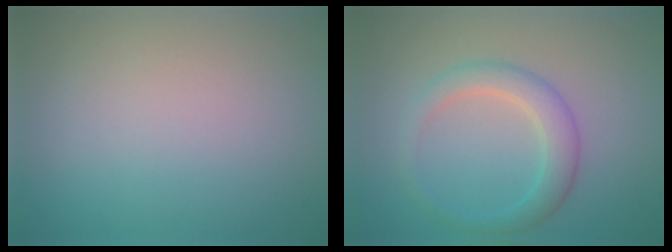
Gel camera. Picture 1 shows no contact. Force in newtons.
{"total": 3.0, "press": 3.0, "slide": 0.1}